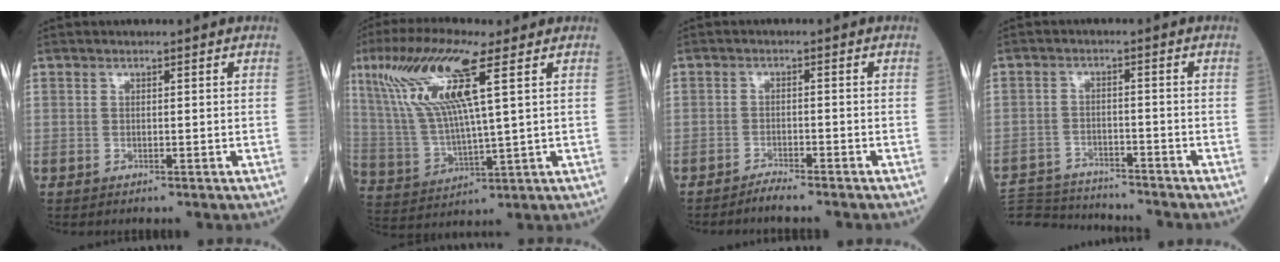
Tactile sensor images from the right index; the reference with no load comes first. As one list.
[{"total": 14.9, "force": [6.4, 1.5, 13.4], "torque": [-0.296, 0.012, 0.125]}, {"total": 2.4, "force": [-2.2, -0.3, 0.7], "torque": [-0.016, -0.003, -0.039]}, {"total": 12.1, "force": [-11.7, 1.3, 2.5], "torque": [-0.049, 0.004, -0.184]}]